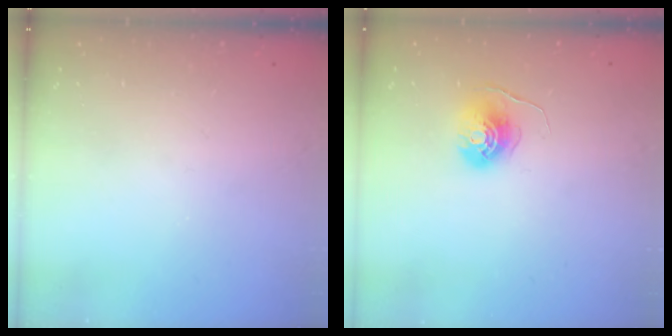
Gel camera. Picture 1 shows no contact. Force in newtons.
{"total": 6.7, "press": 6.7, "slide": 0.3}